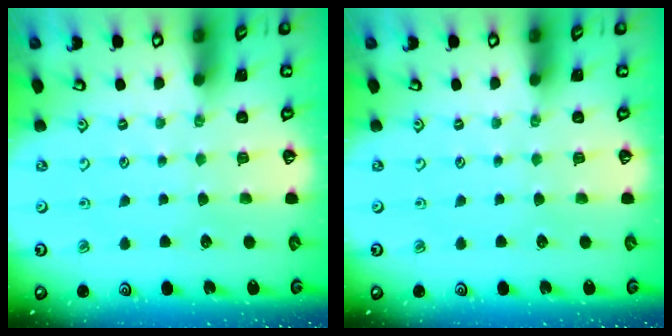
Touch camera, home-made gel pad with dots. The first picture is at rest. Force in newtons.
{"total": 0.0}